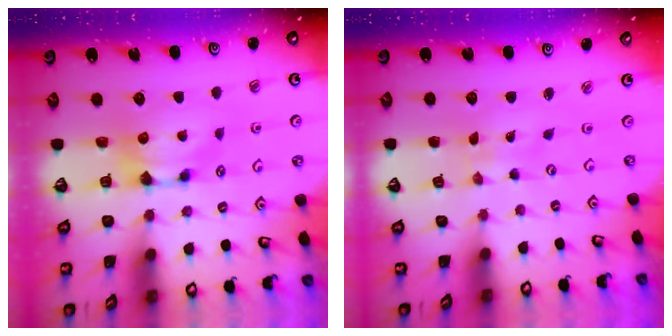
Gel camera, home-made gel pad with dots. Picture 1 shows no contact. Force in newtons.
{"total": 6.4, "press": 6.4, "slide": 0.4}